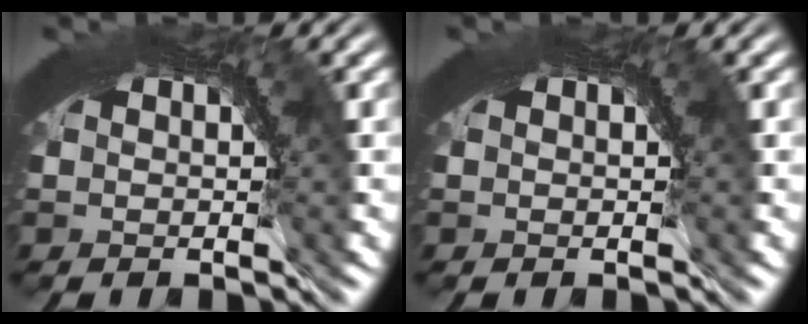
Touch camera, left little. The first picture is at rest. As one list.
[{"total": 0.0}]